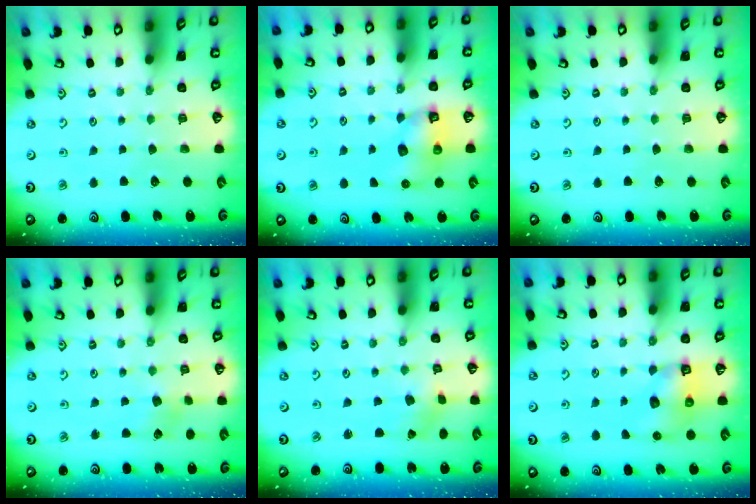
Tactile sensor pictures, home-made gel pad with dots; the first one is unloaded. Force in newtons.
{"total": 7.0, "press": 7.0, "slide": 0.1}
{"total": 0.0}
{"total": 4.1, "press": 4.1, "slide": 0.5}
{"total": 1.1, "press": 1.1, "slide": 0.2}
{"total": 6.0, "press": 6.0, "slide": 0.7}